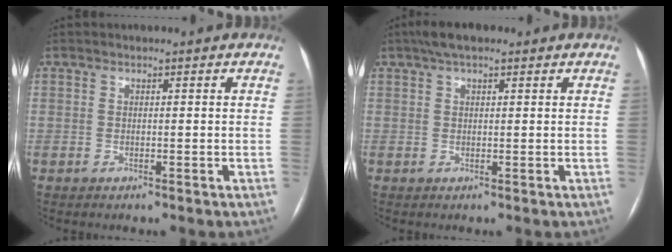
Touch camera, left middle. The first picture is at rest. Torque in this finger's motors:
{"motor_torque": [0.55, -0.51, 0.17, 0.06]}